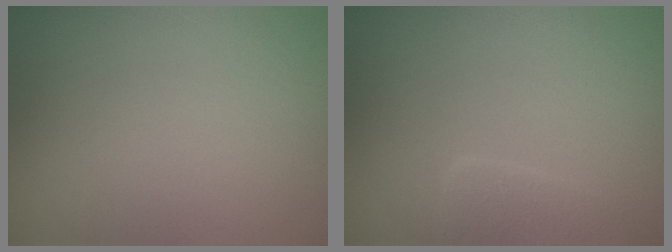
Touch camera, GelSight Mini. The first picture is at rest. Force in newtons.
{"total": 2.2, "press": 2.2, "slide": 0.1}